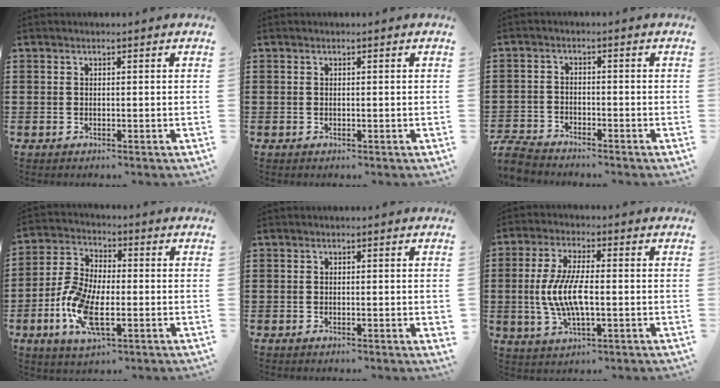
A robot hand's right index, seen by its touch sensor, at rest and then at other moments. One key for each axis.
{"total": 0.0}
{"total": 3.6, "fx": -3.5, "fy": 0.5, "fz": 0.6, "tx": -0.028, "ty": -0.006, "tz": -0.076}
{"total": 9.9, "fx": -3.1, "fy": 4.4, "fz": 8.3, "tx": -0.199, "ty": -0.011, "tz": -0.063}
{"total": 0.8, "fx": -0.2, "fy": 0.0, "fz": 0.7, "tx": -0.012, "ty": -0.003, "tz": -0.003}
{"total": 8.2, "fx": -1.0, "fy": 3.0, "fz": 7.6, "tx": -0.168, "ty": -0.007, "tz": -0.025}